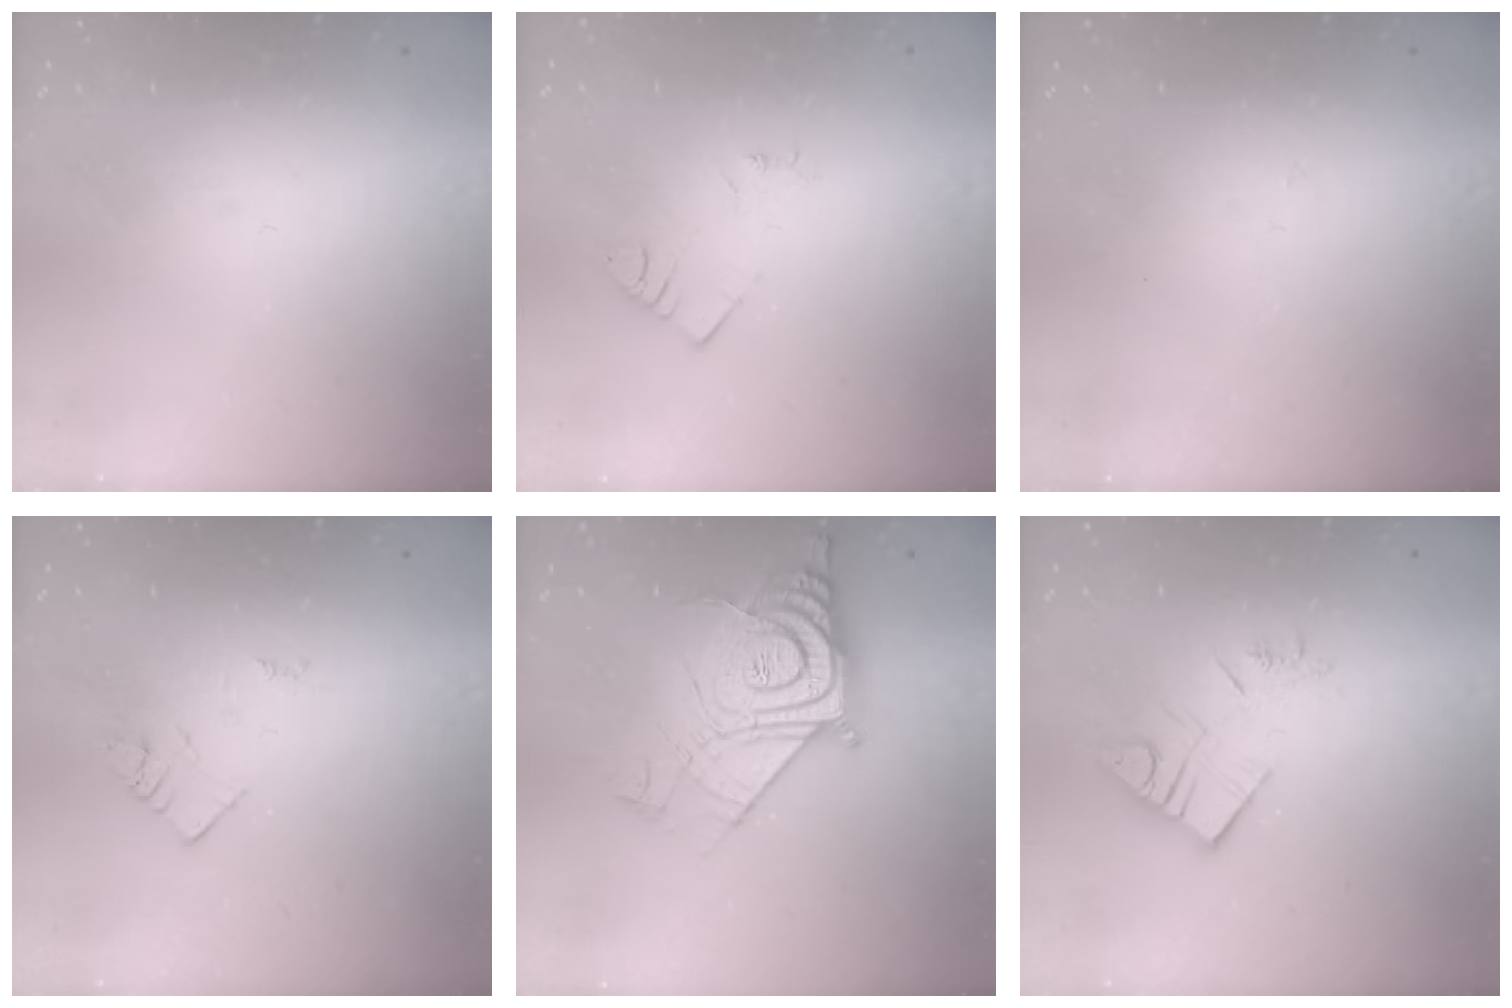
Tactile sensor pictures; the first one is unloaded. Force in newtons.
{"total": 2.9, "press": 2.9, "slide": 0.6}
{"total": 2.7, "press": 2.7, "slide": 0.5}
{"total": 2.3, "press": 2.3, "slide": 0.3}
{"total": 15.4, "press": 15.4, "slide": 1.1}
{"total": 10.9, "press": 10.9, "slide": 0.9}